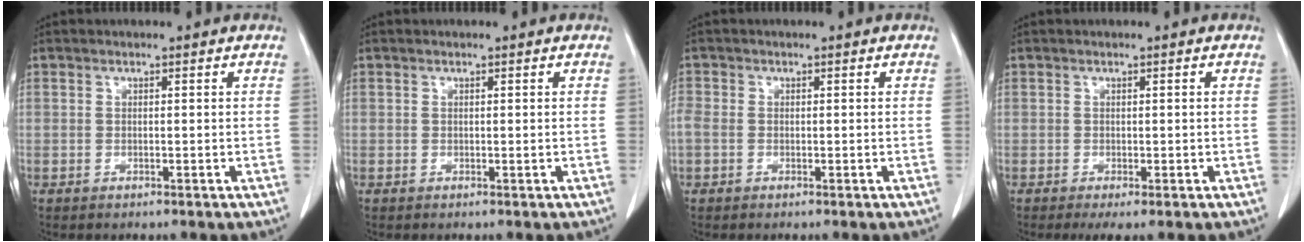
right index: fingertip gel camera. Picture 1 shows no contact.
{"total": 0.0}
{"total": 2.4, "force": [-0.4, 1.9, 1.4], "torque": [-0.054, 0.011, -0.006]}
{"total": 2.0, "force": [-0.8, 0.7, 1.7], "torque": [-0.029, -0.003, -0.006]}